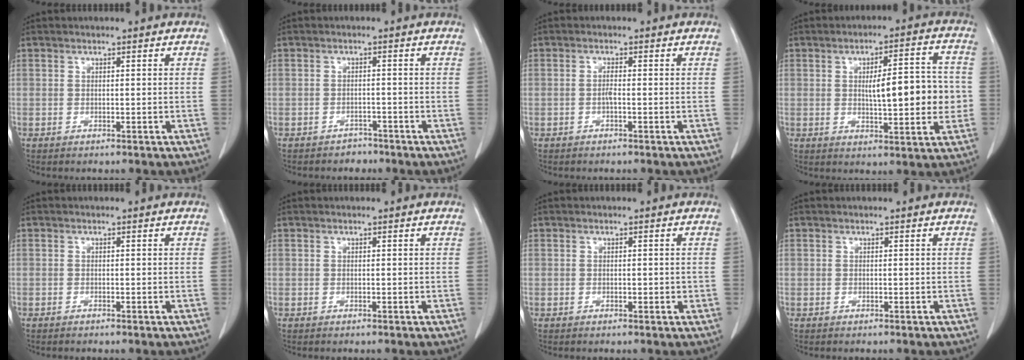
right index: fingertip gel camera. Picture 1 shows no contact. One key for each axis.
{"total": 2.1, "fx": -1.7, "fy": 1.1, "fz": -0.1, "tx": -0.004, "ty": 0.003, "tz": -0.026}
{"total": 1.0, "fx": -0.4, "fy": 0.1, "fz": 0.9, "tx": -0.019, "ty": 0.002, "tz": -0.008}
{"total": 10.6, "fx": -0.1, "fy": 2.8, "fz": 10.3, "tx": -0.146, "ty": 0.017, "tz": 0.004}
{"total": 0.0}
{"total": 0.0}
{"total": 1.1, "fx": -0.2, "fy": 0.7, "fz": 0.9, "tx": -0.015, "ty": 0.000, "tz": 0.000}
{"total": 0.0}